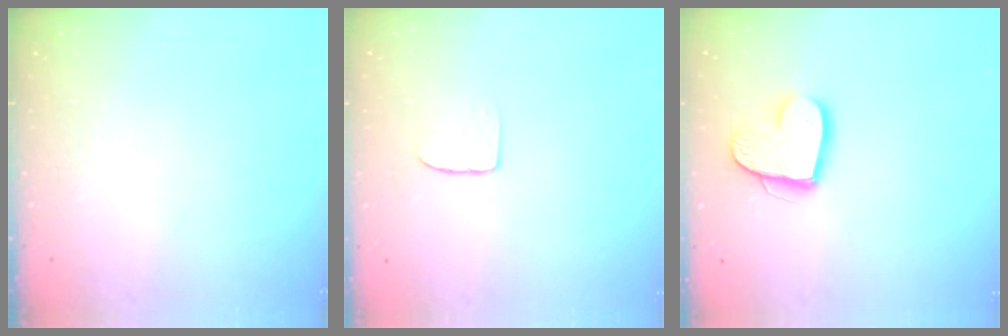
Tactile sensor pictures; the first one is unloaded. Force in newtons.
{"total": 4.7, "press": 4.7, "slide": 0.4}
{"total": 12.9, "press": 12.9, "slide": 1.0}